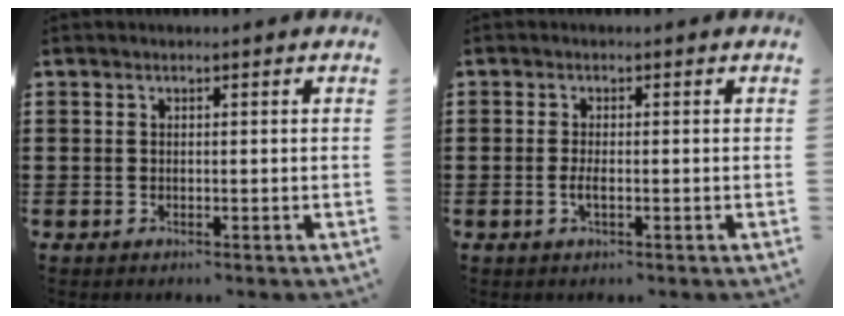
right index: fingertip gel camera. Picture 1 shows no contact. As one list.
[{"total": 1.8, "force": [-0.5, 0.4, 1.7], "torque": [-0.038, -0.003, -0.012]}]